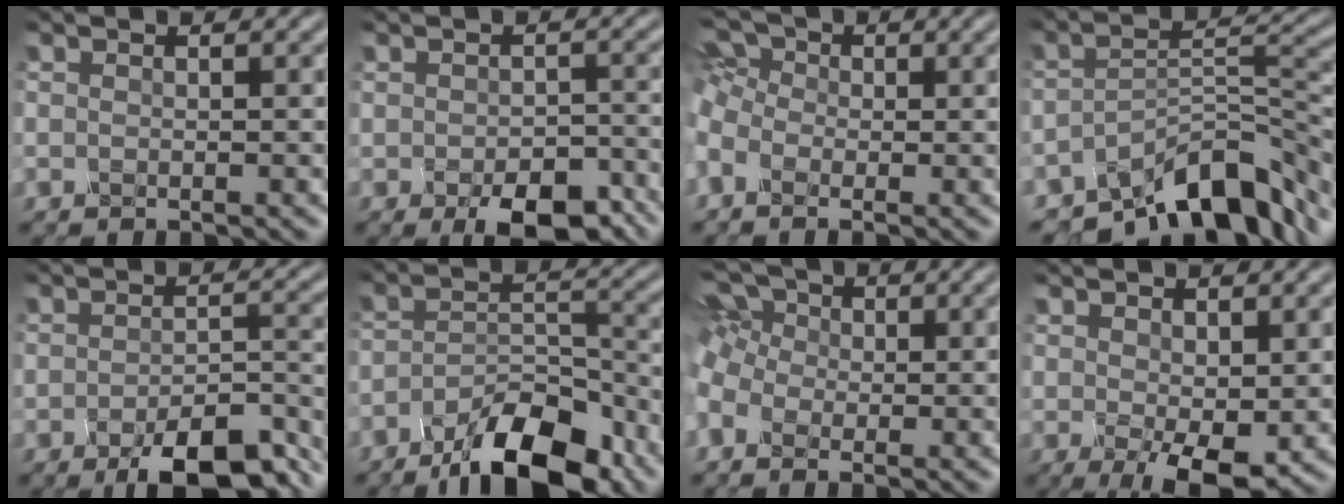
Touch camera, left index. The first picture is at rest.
{"total": 5.4, "force": [-3.2, 2.7, 3.5], "torque": [-0.046, -0.012, -0.039]}
{"total": 5.6, "force": [-0.4, 4.6, 3.3], "torque": [-0.094, 0.023, -0.024]}
{"total": 9.3, "force": [-6.7, 3.1, 5.6], "torque": [-0.073, -0.003, -0.119]}
{"total": 7.6, "force": [-5.1, 2.6, 4.9], "torque": [-0.069, -0.009, -0.070]}
{"total": 8.3, "force": [-6.0, 2.6, 5.1], "torque": [-0.080, -0.001, -0.102]}
{"total": 6.5, "force": [0.3, 5.3, 3.9], "torque": [-0.102, 0.029, -0.021]}
{"total": 4.0, "force": [0.1, 1.8, 3.6], "torque": [-0.068, -0.012, 0.010]}